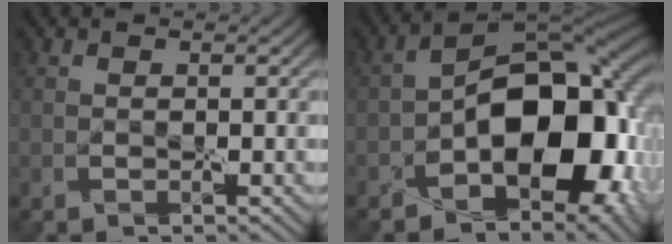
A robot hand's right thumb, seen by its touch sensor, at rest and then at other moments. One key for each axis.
{"total": 13.1, "fx": -3.6, "fy": 7.6, "fz": 10.1, "tx": -0.116, "ty": 0.003, "tz": -0.074}